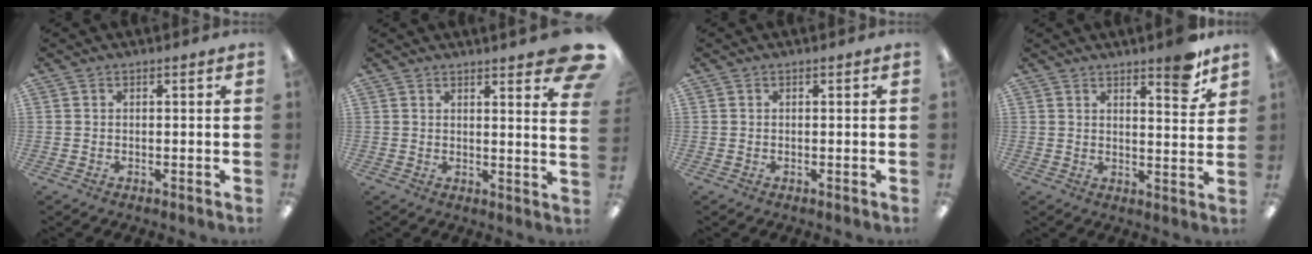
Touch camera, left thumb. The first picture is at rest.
{"total": 6.3, "force": [4.7, 0.6, 4.2], "torque": [-0.054, -0.036, 0.073]}
{"total": 0.0}
{"total": 7.3, "force": [5.8, 1.8, 4.2], "torque": [-0.042, -0.040, 0.091]}